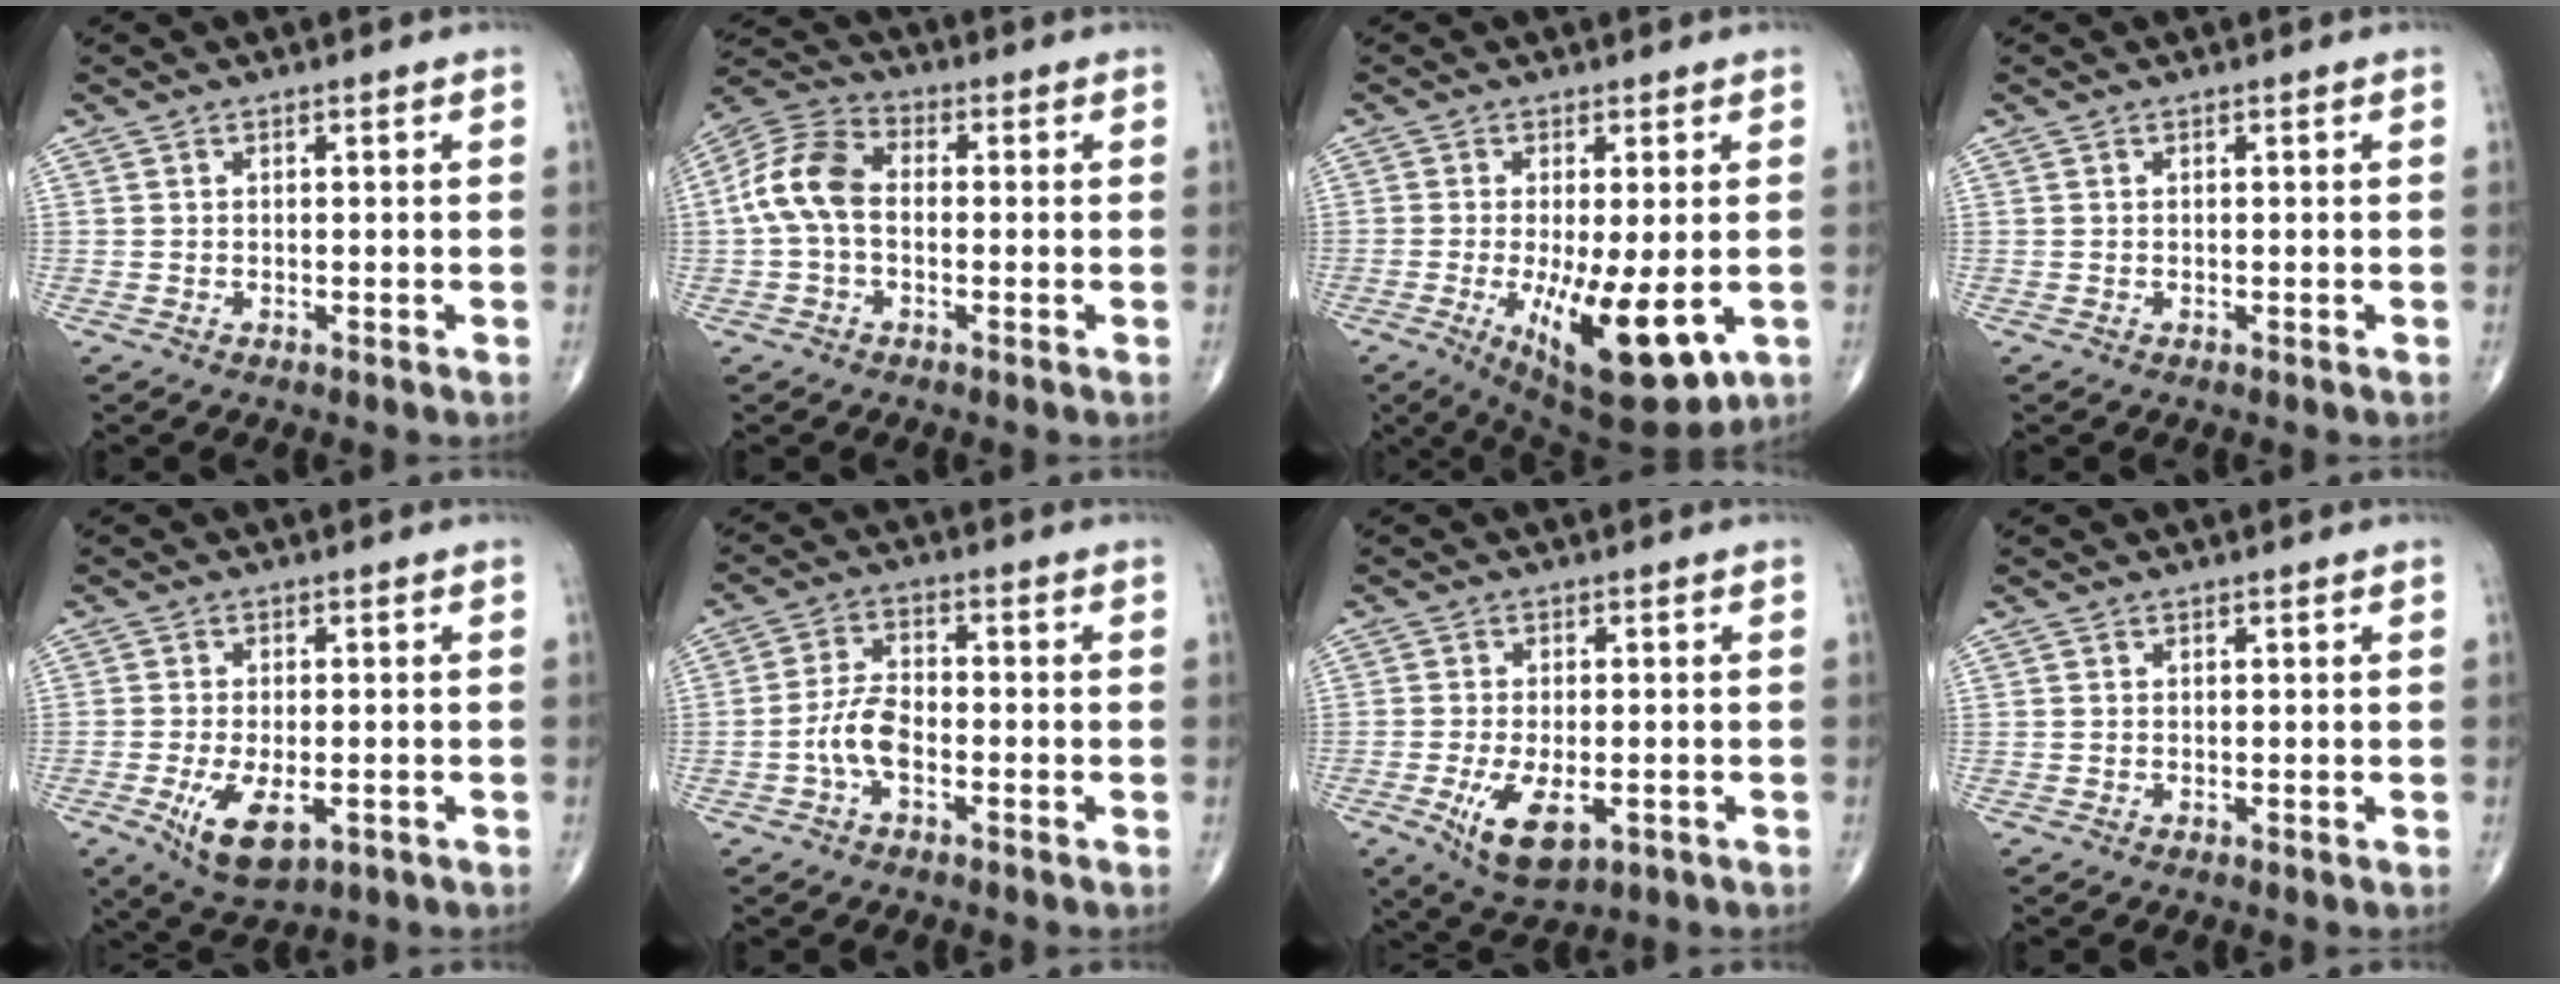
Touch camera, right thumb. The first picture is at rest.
{"total": 10.3, "force": [-0.4, 6.7, 7.8], "torque": [-0.158, 0.030, -0.021]}
{"total": 14.3, "force": [-3.5, 4.7, 13.1], "torque": [-0.207, -0.027, -0.037]}
{"total": 0.0}
{"total": 8.3, "force": [-2.8, 3.9, 6.8], "torque": [-0.122, -0.009, -0.037]}
{"total": 6.2, "force": [-2.2, 3.2, 4.8], "torque": [-0.092, 0.022, -0.047]}
{"total": 8.5, "force": [-2.8, 4.0, 6.9], "torque": [-0.124, -0.008, -0.038]}
{"total": 0.0}